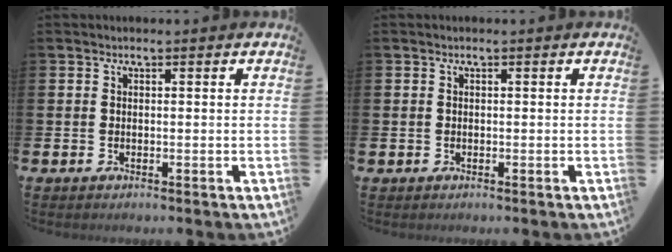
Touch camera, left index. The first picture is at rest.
{"total": 0.5, "force": [-0.1, 0.5, 0.1], "torque": [-0.009, 0.007, -0.002]}